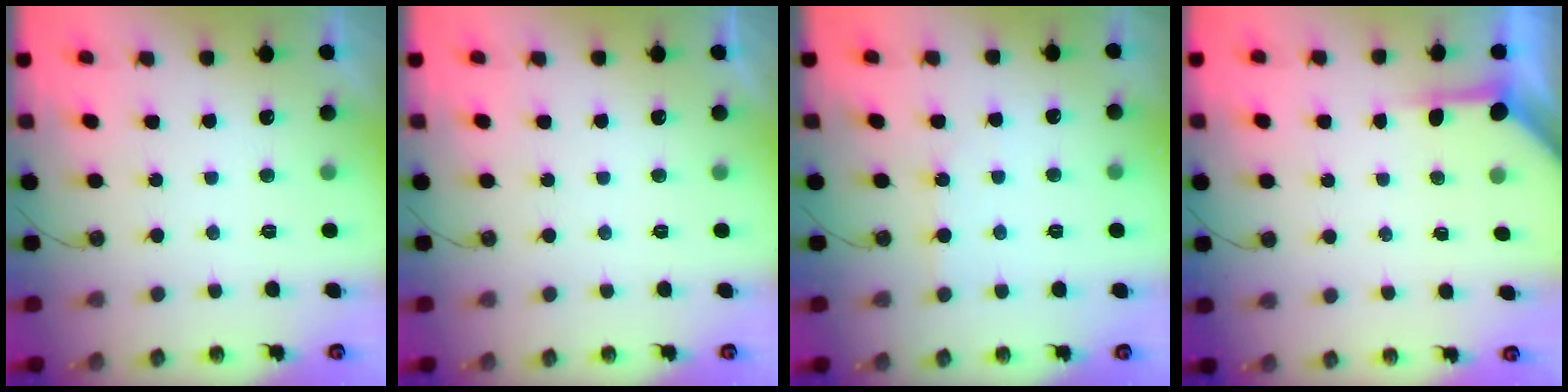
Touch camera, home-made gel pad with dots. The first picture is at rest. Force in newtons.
{"total": 0.0}
{"total": 2.0, "press": 2.0, "slide": 0.3}
{"total": 3.9, "press": 3.9, "slide": 0.4}